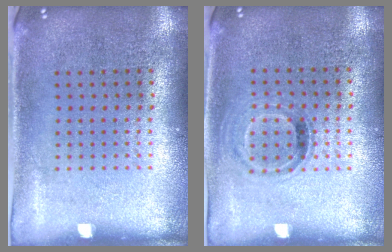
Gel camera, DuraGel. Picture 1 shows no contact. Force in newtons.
{"total": 0.8, "press": 0.7, "slide": 0.4}